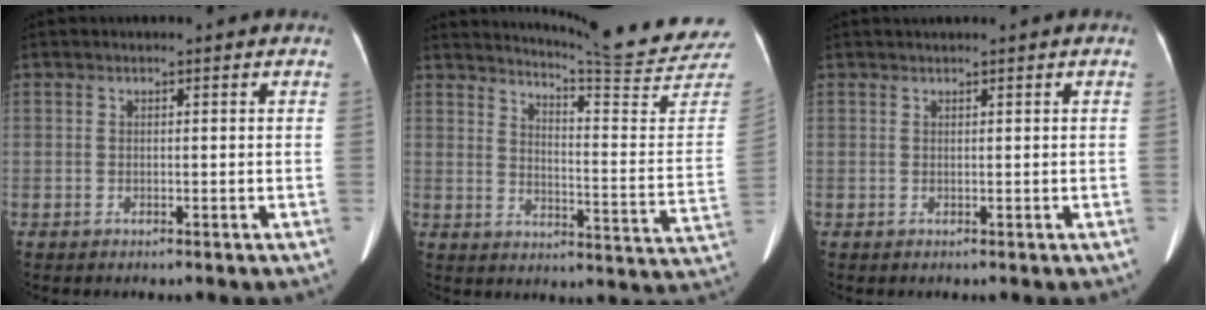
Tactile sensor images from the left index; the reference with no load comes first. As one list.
[{"total": 20.4, "force": [19.6, -1.7, 5.4], "torque": [-0.091, -0.137, 0.234]}, {"total": 1.2, "force": [1.0, -0.3, 0.6], "torque": [-0.012, 0.016, 0.025]}]